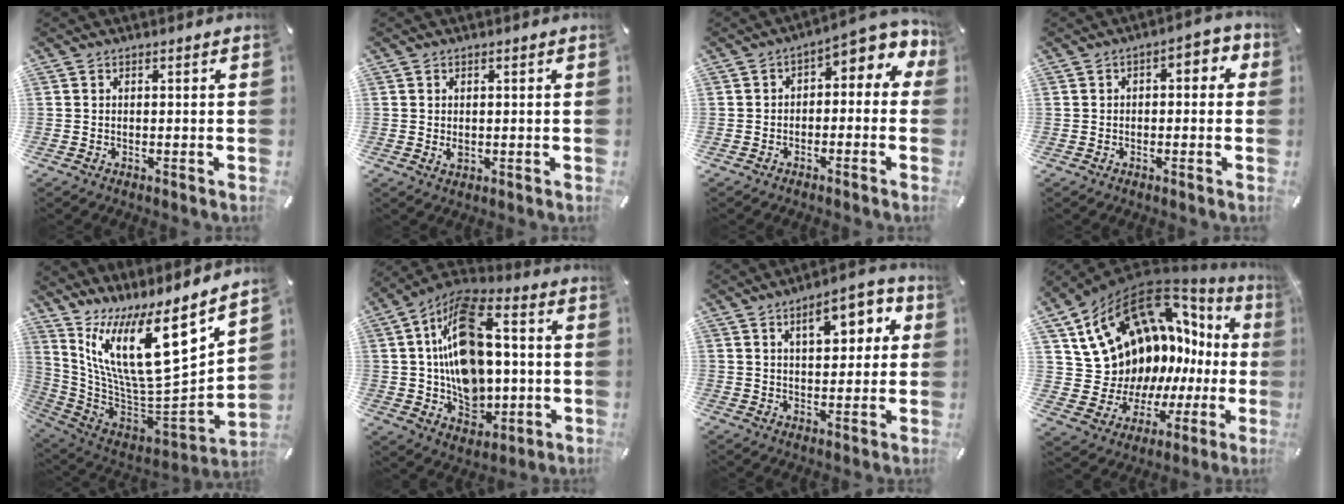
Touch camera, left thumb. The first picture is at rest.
{"total": 1.3, "force": [0.2, 0.9, 1.0], "torque": [-0.012, 0.000, 0.001]}
{"total": 4.3, "force": [-0.2, 2.9, 3.1], "torque": [-0.046, -0.005, -0.011]}
{"total": 3.7, "force": [-0.8, 2.2, 2.8], "torque": [-0.044, 0.016, -0.020]}
{"total": 21.1, "force": [8.7, 7.5, 17.6], "torque": [-0.298, -0.089, 0.145]}
{"total": 18.5, "force": [1.5, 13.3, 12.7], "torque": [-0.232, -0.003, 0.028]}
{"total": 9.8, "force": [3.8, 5.4, 7.2], "torque": [-0.093, -0.006, 0.057]}
{"total": 17.4, "force": [8.2, 12.5, 9.0], "torque": [-0.134, -0.090, 0.189]}